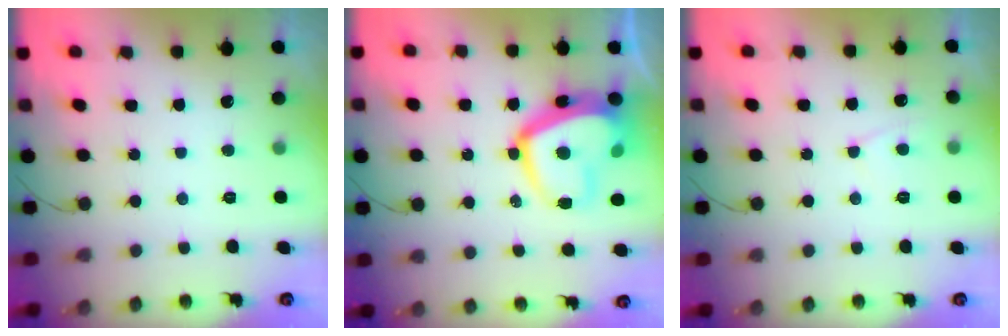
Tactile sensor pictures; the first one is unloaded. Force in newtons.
{"total": 18.3, "press": 18.2, "slide": 1.3}
{"total": 3.4, "press": 3.4, "slide": 0.6}